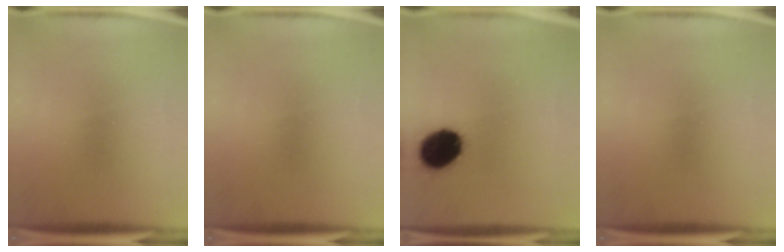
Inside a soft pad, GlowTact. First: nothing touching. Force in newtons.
{"total": 0.0}
{"total": 14.0}
{"total": 0.0}